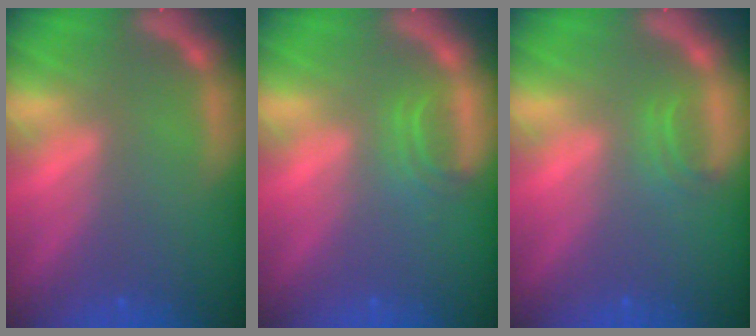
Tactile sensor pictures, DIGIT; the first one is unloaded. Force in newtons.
{"total": 1.9}
{"total": 1.4}